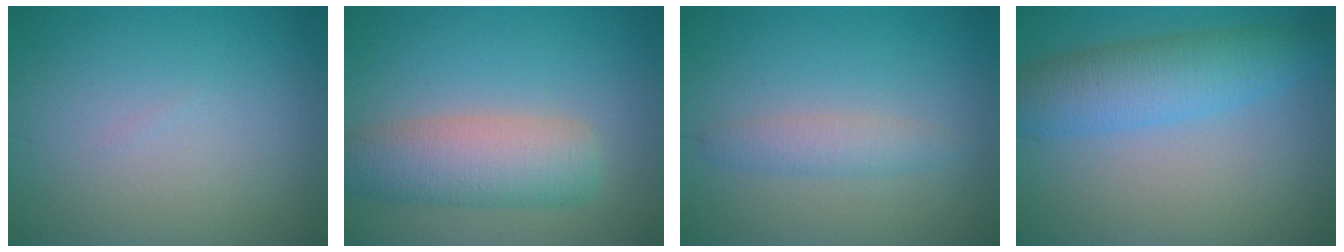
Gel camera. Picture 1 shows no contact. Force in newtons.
{"total": 6.0, "press": 6.0, "slide": 0.3}
{"total": 2.0, "press": 2.0, "slide": 0.1}
{"total": 5.4, "press": 5.4, "slide": 0.2}